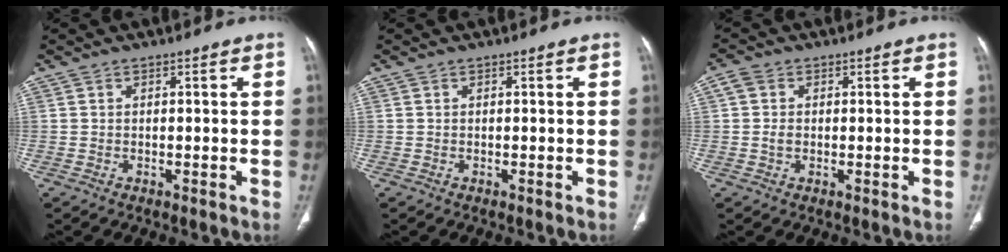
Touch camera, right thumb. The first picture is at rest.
{"total": 0.0}
{"total": 3.1, "force": [0.2, 2.5, 1.8], "torque": [-0.040, 0.007, 0.002]}